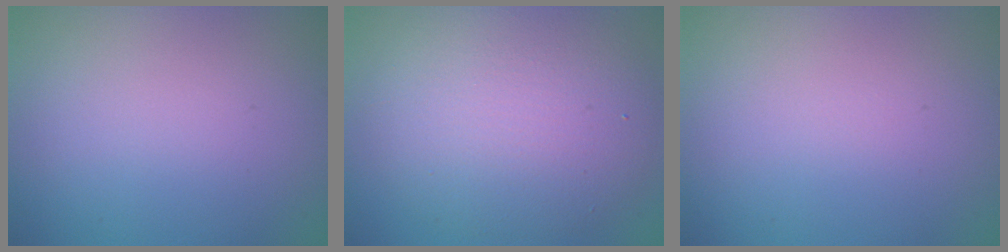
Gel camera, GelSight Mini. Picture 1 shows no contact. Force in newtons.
{"total": 7.8, "press": 7.8, "slide": 0.3}
{"total": 0.0}